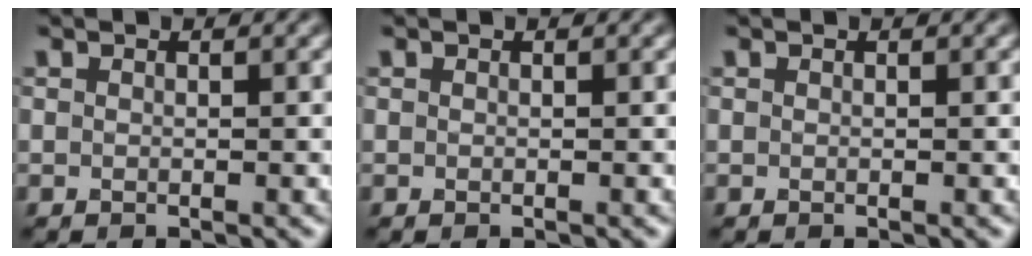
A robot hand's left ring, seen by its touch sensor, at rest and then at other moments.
{"total": 0.0}
{"total": 0.0}